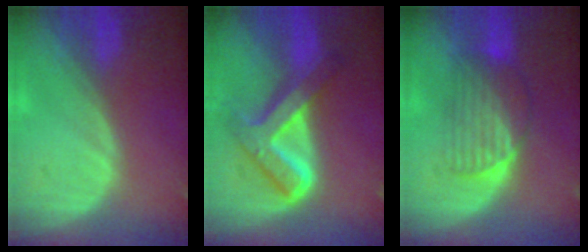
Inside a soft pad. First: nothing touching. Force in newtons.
{"total": 8.4, "press": 8.4, "slide": 0.6}
{"total": 6.7, "press": 6.3, "slide": 2.3}